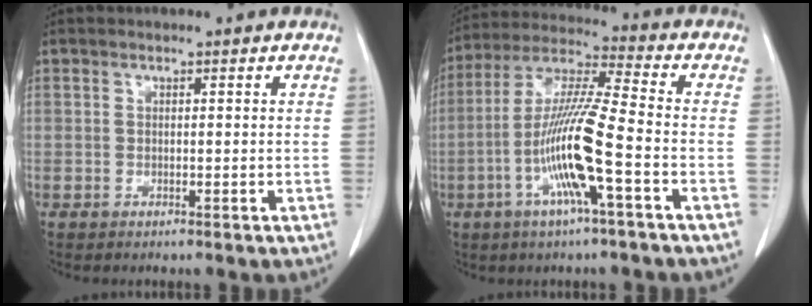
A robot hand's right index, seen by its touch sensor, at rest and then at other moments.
{"total": 13.6, "force": [-4.3, 0.3, 12.9], "torque": [-0.259, 0.001, -0.087]}